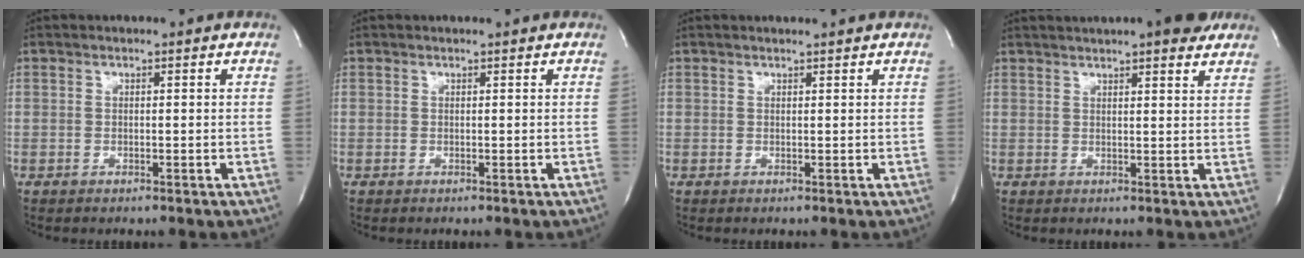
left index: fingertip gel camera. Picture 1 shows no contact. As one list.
[{"total": 0.0}, {"total": 1.8, "force": [1.7, -0.3, 0.4], "torque": [-0.007, 0.004, 0.022]}, {"total": 11.0, "force": [9.2, 1.3, 5.9], "torque": [-0.087, 0.021, 0.111]}]